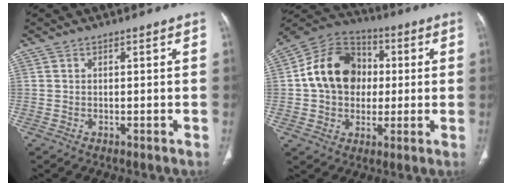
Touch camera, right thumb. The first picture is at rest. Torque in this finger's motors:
{"motor_torque": [1.74, 1.90, 0.94, -0.74, 0.15]}